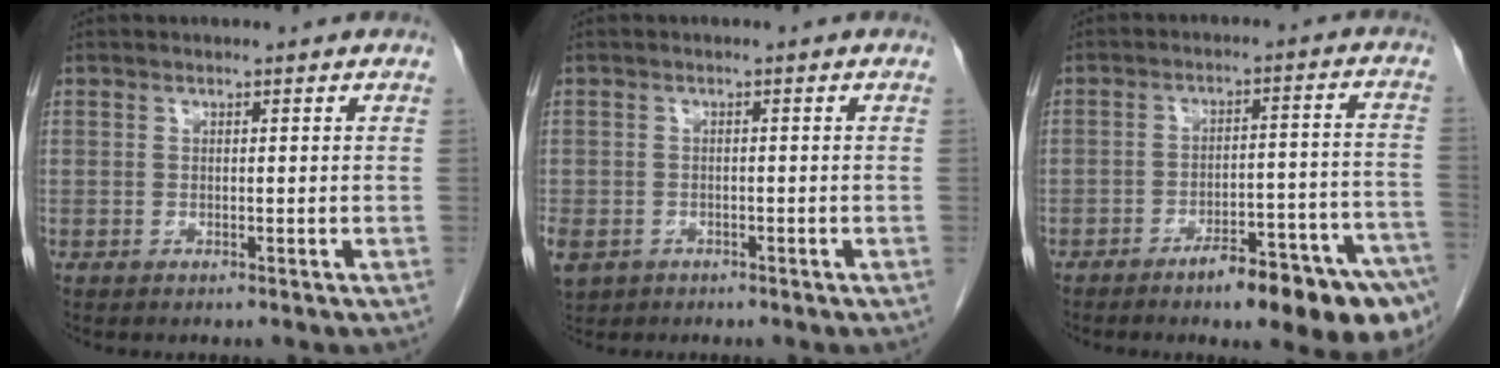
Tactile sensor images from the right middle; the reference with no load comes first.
{"total": 7.6, "force": [-4.0, 5.9, 2.9], "torque": [-0.087, -0.008, -0.058]}
{"total": 14.2, "force": [-9.7, 1.3, 10.3], "torque": [-0.077, 0.024, -0.136]}